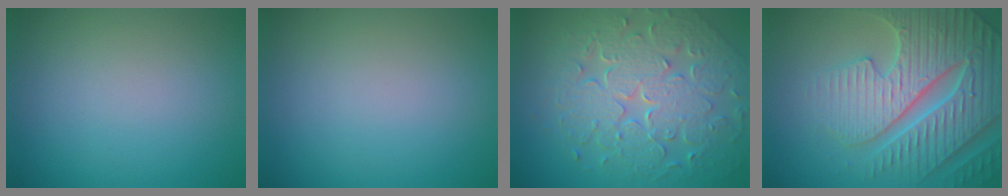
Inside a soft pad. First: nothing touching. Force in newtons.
{"total": 0.0}
{"total": 8.7, "press": 6.3, "slide": 6.1}
{"total": 7.5, "press": 7.3, "slide": 1.8}